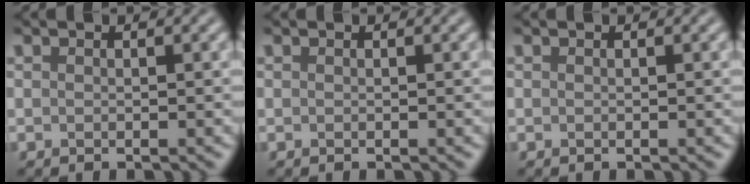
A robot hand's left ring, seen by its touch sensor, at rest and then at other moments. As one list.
[{"total": 0.0}, {"total": 0.0}]